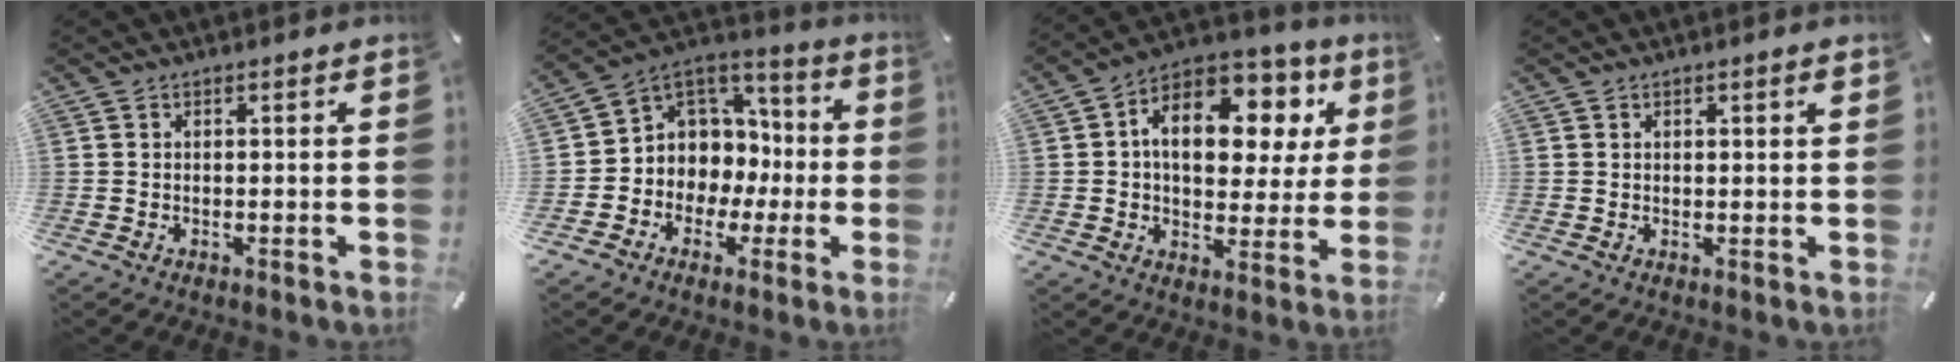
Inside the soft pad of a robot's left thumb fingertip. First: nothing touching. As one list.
[{"total": 7.8, "force": [0.1, 7.8, -0.3], "torque": [-0.002, -0.029, 0.013]}, {"total": 16.4, "force": [5.3, 10.5, 11.4], "torque": [-0.171, -0.022, 0.091]}, {"total": 1.5, "force": [0.7, 0.3, 1.3], "torque": [-0.026, 0.002, 0.010]}]